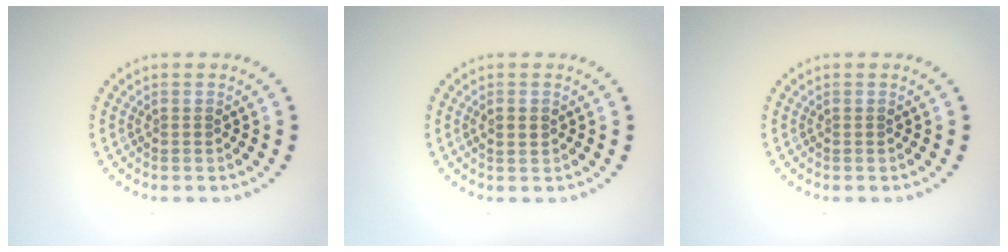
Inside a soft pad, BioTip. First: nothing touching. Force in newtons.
{"total": 1.7, "press": 1.7, "slide": 0.1}
{"total": 0.0}